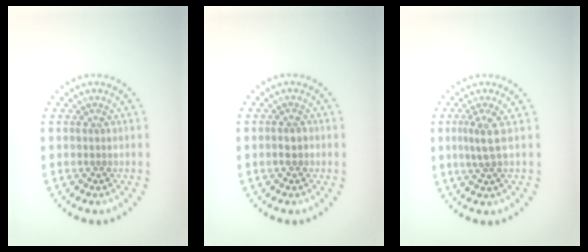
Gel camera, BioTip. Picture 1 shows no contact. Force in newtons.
{"total": 1.2, "press": 1.1, "slide": 0.5}
{"total": 1.9, "press": 1.4, "slide": 1.2}